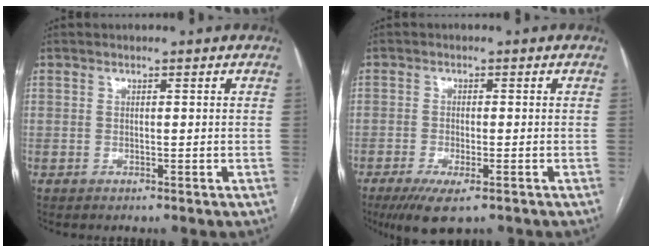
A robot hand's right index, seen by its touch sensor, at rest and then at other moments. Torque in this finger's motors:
{"motor_torque": [0.82, -0.27, 0.30, 0.06]}